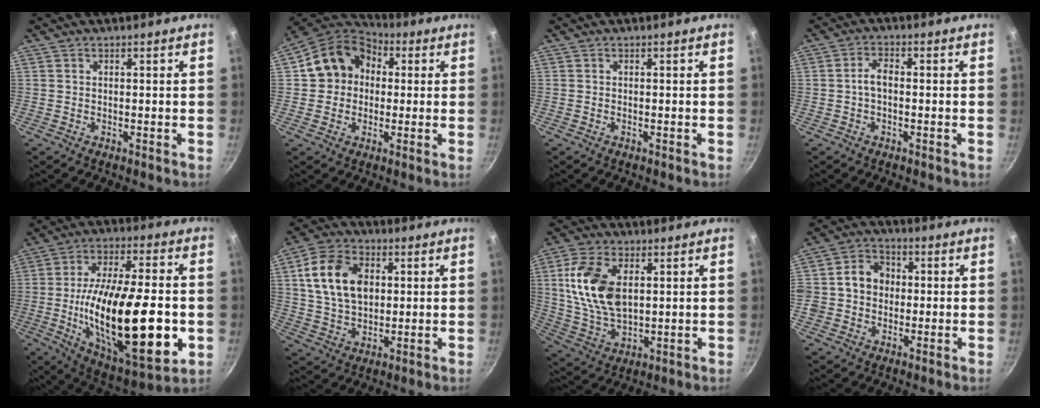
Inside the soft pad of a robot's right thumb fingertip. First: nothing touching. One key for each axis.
{"total": 12.8, "fx": 1.5, "fy": 11.0, "fz": 6.4, "tx": -0.070, "ty": 0.029, "tz": 0.007}
{"total": 0.0}
{"total": 3.0, "fx": -0.5, "fy": 1.7, "fz": 2.5, "tx": -0.044, "ty": 0.017, "tz": -0.012}
{"total": 29.6, "fx": -4.8, "fy": 11.1, "fz": 27.0, "tx": -0.442, "ty": 0.001, "tz": -0.069}
{"total": 14.0, "fx": 3.0, "fy": 9.6, "fz": 9.8, "tx": -0.160, "ty": 0.001, "tz": 0.050}
{"total": 14.4, "fx": 3.2, "fy": 8.5, "fz": 11.2, "tx": -0.204, "ty": -0.013, "tz": 0.068}
{"total": 8.2, "fx": 0.3, "fy": 7.2, "fz": 4.1, "tx": -0.033, "ty": 0.014, "tz": -0.011}